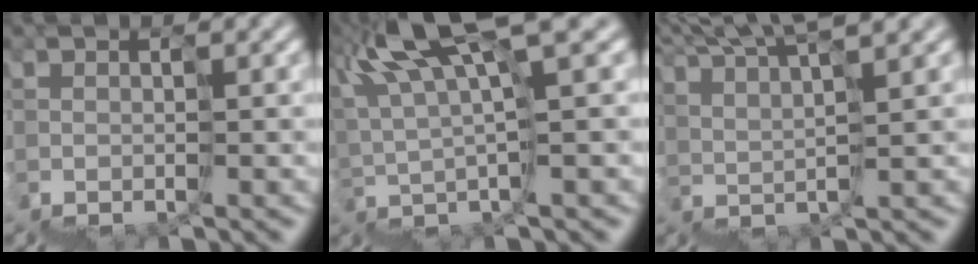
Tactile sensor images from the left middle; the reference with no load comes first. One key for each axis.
{"total": 7.1, "fx": 4.4, "fy": 0.7, "fz": 5.5, "tx": -0.115, "ty": 0.029, "tz": 0.082}
{"total": 7.3, "fx": 6.7, "fy": 0.3, "fz": 2.9, "tx": -0.057, "ty": 0.026, "tz": 0.109}